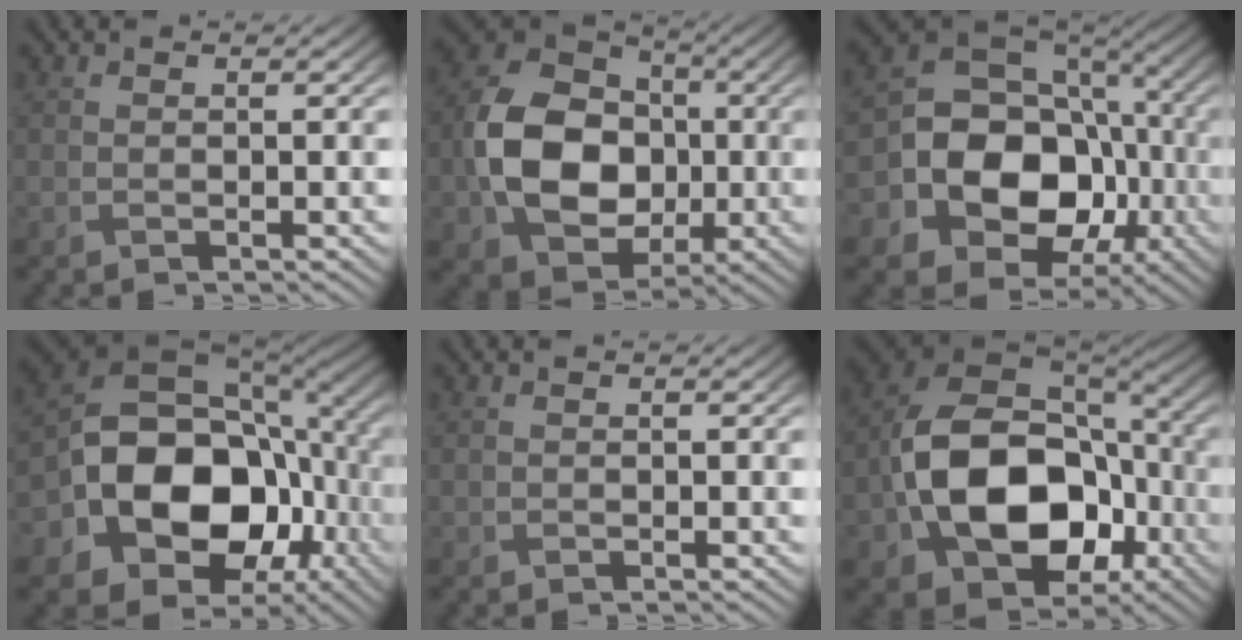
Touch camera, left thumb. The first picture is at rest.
{"total": 13.4, "force": [-1.6, 10.3, 8.4], "torque": [-0.176, 0.003, -0.032]}
{"total": 16.3, "force": [-3.8, 12.9, 9.1], "torque": [-0.172, -0.034, -0.073]}
{"total": 17.6, "force": [-3.5, 13.2, 11.2], "torque": [-0.222, -0.033, -0.047]}
{"total": 0.0}
{"total": 16.5, "force": [-3.7, 11.7, 11.0], "torque": [-0.213, -0.027, -0.064]}